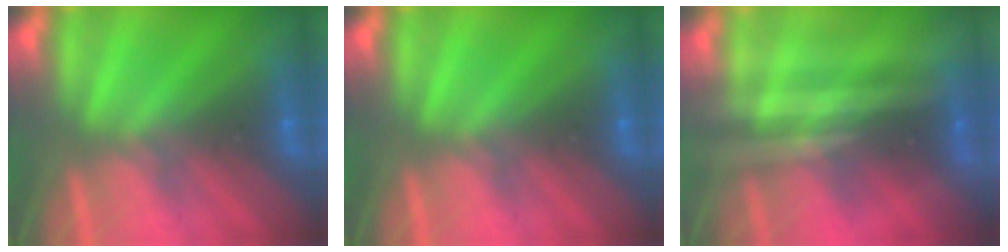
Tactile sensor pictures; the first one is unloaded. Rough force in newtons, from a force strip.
{"total": 0.0}
{"total": 2.1}